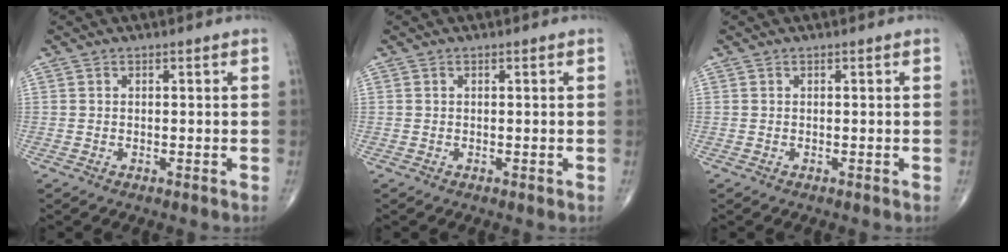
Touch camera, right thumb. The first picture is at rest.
{"total": 0.0}
{"total": 0.0}